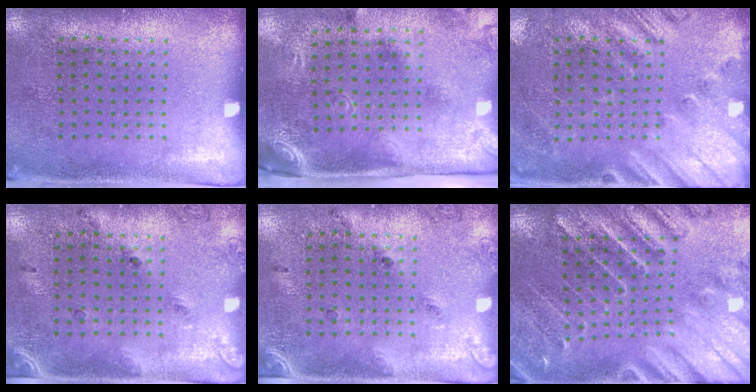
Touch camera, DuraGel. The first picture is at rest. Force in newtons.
{"total": 2.7, "press": 1.8, "slide": 2.1}
{"total": 2.6, "press": 2.0, "slide": 1.6}
{"total": 1.5, "press": 1.0, "slide": 1.1}
{"total": 1.5, "press": 1.0, "slide": 1.1}
{"total": 3.2, "press": 3.0, "slide": 1.0}